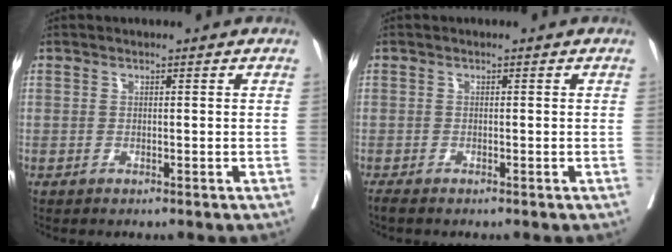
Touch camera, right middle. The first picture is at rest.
{"total": 1.0, "force": [-0.9, 0.1, 0.5], "torque": [-0.017, -0.006, -0.018]}